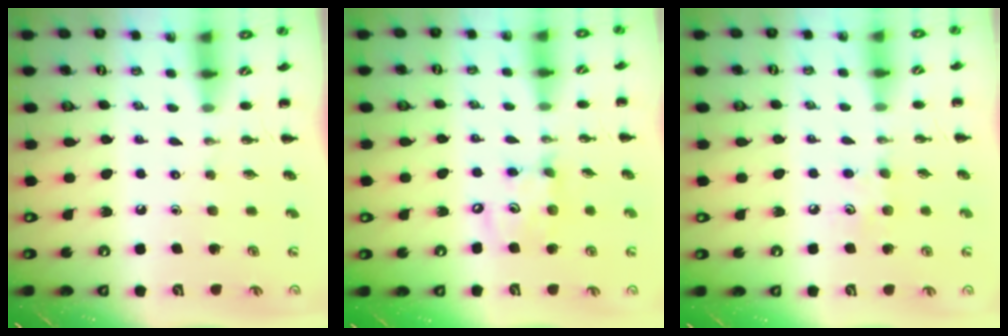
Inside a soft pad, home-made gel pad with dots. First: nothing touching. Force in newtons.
{"total": 8.7, "press": 8.5, "slide": 1.7}
{"total": 6.8, "press": 6.6, "slide": 1.7}